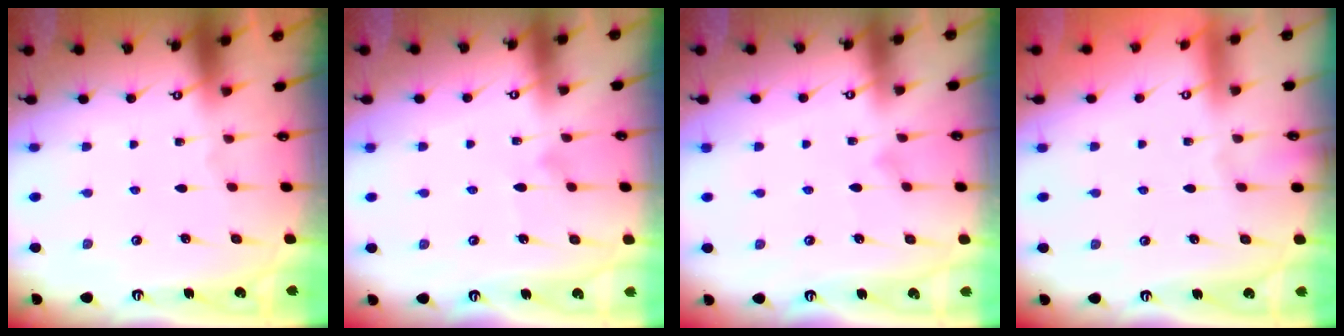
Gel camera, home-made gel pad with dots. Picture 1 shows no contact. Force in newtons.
{"total": 6.6, "press": 6.6, "slide": 0.3}
{"total": 5.8, "press": 5.8, "slide": 0.4}
{"total": 3.9, "press": 3.9, "slide": 0.1}